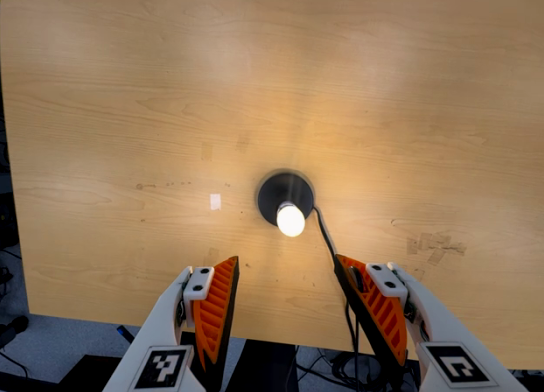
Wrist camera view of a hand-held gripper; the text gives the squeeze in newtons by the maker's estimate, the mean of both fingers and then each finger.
{"total": 0.0}